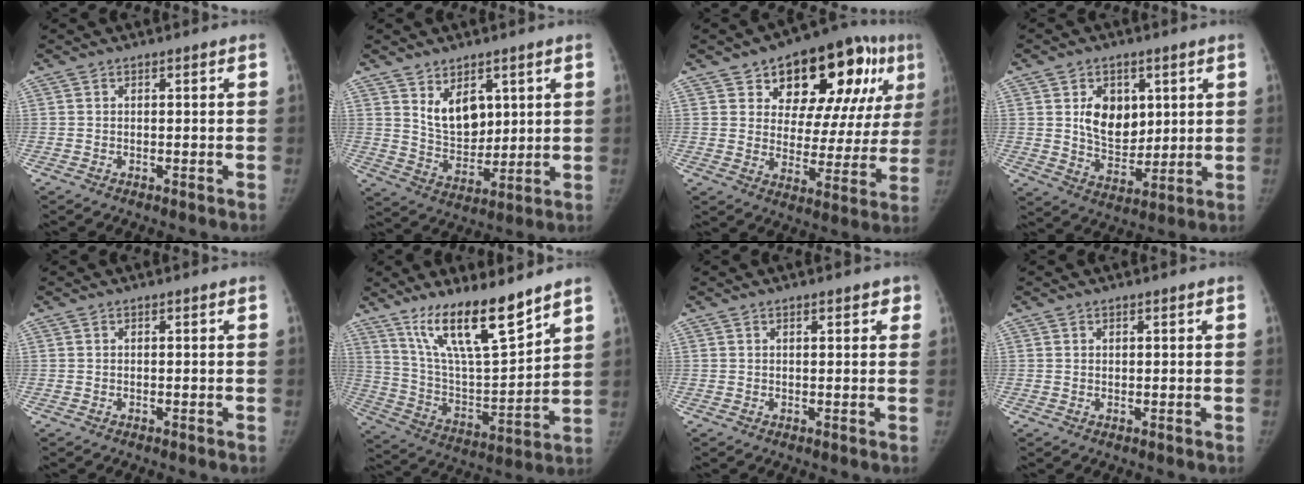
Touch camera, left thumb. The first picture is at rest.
{"total": 9.1, "force": [3.9, 5.8, 5.8], "torque": [-0.066, -0.036, 0.083]}
{"total": 22.9, "force": [10.5, 12.7, 16.0], "torque": [-0.164, -0.002, 0.151]}
{"total": 10.8, "force": [3.1, 7.7, 6.8], "torque": [-0.068, -0.023, 0.065]}
{"total": 0.0}
{"total": 17.9, "force": [12.8, 4.1, 11.8], "torque": [-0.177, -0.074, 0.240]}
{"total": 2.8, "force": [1.6, 1.3, 1.9], "torque": [-0.007, -0.003, 0.017]}
{"total": 0.6, "force": [0.4, 0.4, 0.2], "torque": [0.002, -0.002, 0.005]}